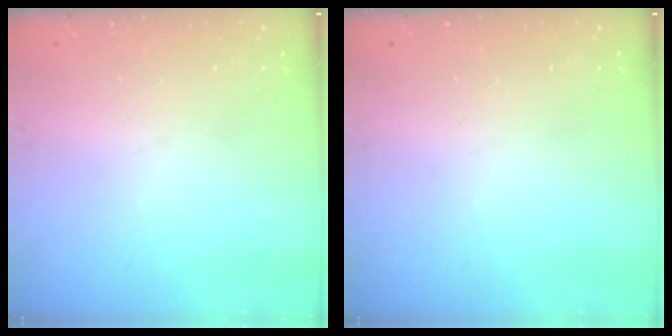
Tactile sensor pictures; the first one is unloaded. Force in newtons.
{"total": 0.0}